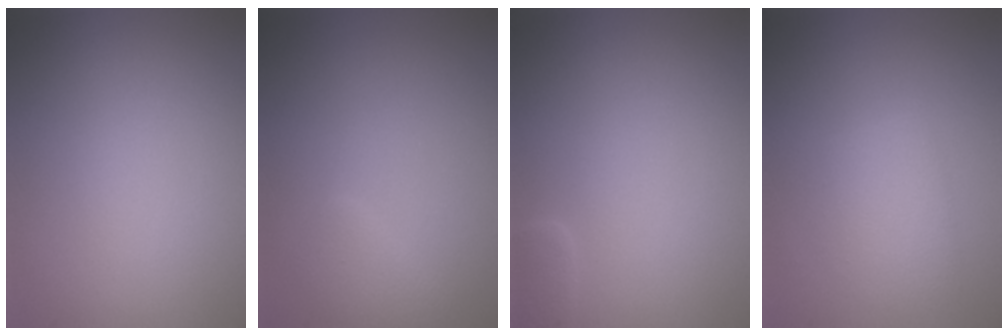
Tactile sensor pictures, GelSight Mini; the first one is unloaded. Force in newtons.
{"total": 1.4, "press": 1.4, "slide": 0.1}
{"total": 1.2, "press": 1.2, "slide": 0.1}
{"total": 2.1, "press": 2.1, "slide": 0.1}